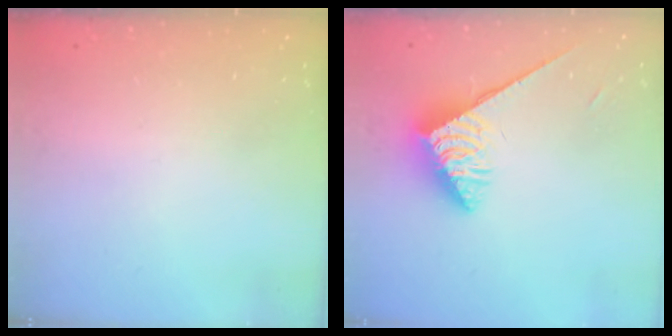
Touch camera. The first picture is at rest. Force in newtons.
{"total": 4.0, "press": 4.0, "slide": 0.2}